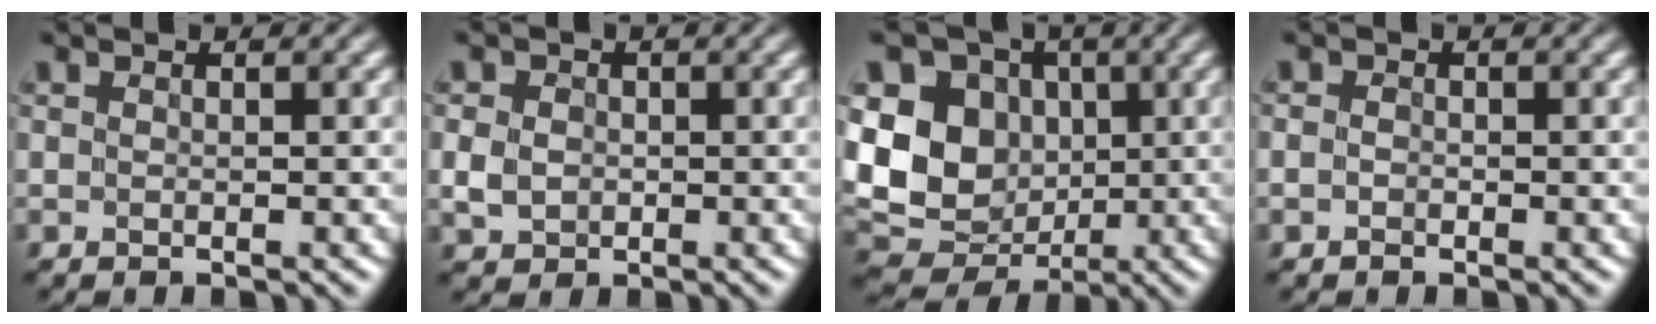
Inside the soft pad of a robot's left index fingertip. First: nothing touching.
{"total": 2.3, "force": [-0.1, 2.0, 1.1], "torque": [-0.026, -0.002, -0.005]}
{"total": 11.4, "force": [0.9, 9.5, 6.3], "torque": [-0.129, -0.001, 0.002]}
{"total": 0.8, "force": [-0.4, 0.6, 0.4], "torque": [-0.007, -0.001, -0.011]}